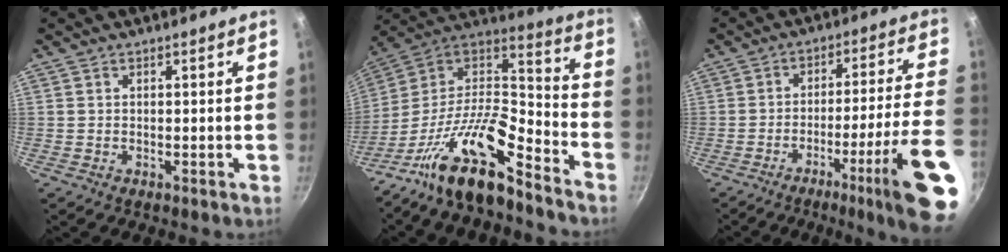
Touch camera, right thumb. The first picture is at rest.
{"total": 19.7, "force": [-12.8, 7.1, 13.2], "torque": [-0.222, 0.091, -0.248]}
{"total": 18.3, "force": [-9.1, 0.9, 15.9], "torque": [-0.207, 0.038, -0.127]}